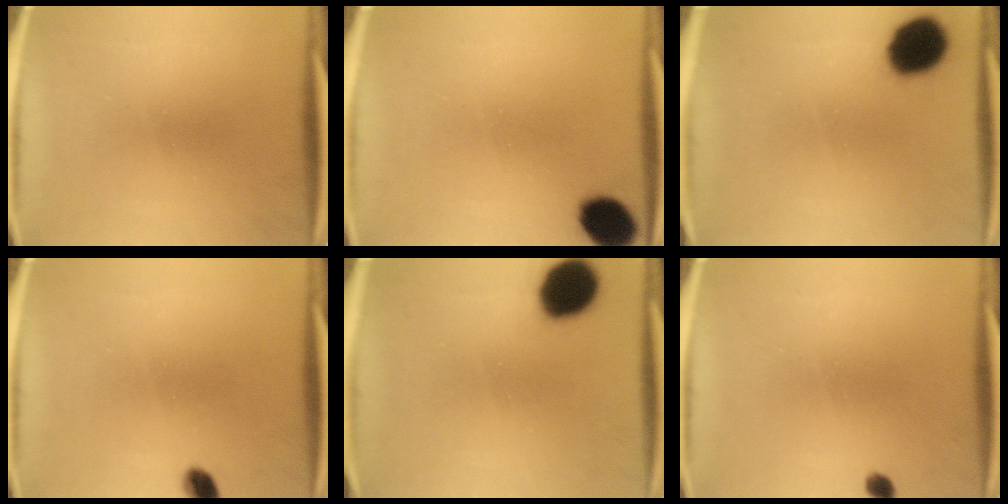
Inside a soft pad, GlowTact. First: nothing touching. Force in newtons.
{"total": 9.2}
{"total": 13.0}
{"total": 2.9}
{"total": 13.2}
{"total": 1.4}